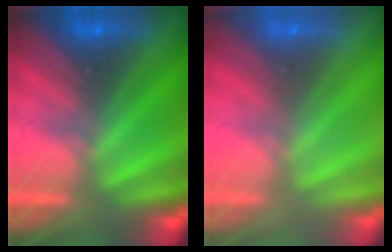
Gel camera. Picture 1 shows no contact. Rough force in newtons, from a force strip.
{"total": 3.1}